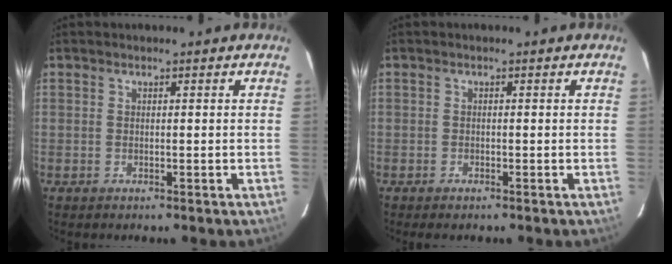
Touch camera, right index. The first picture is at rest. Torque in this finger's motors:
{"motor_torque": [0.27, -0.24, 0.04, 0.01]}